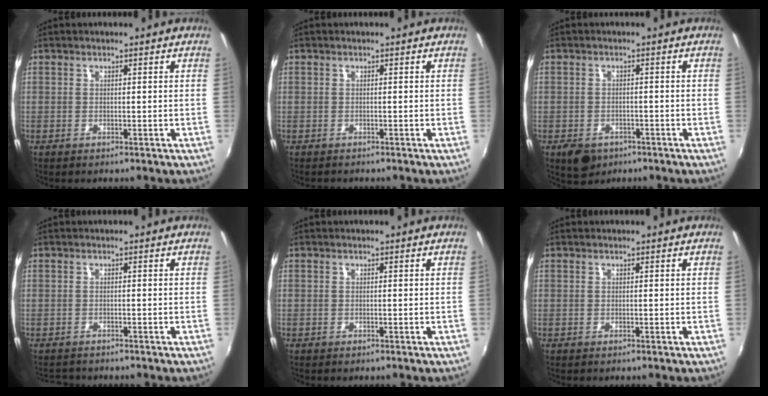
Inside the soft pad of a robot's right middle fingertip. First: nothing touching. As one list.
[{"total": 0.9, "force": [-0.8, 0.4, 0.0], "torque": [-0.004, 0.001, -0.013]}, {"total": 5.0, "force": [-3.0, 3.4, 2.2], "torque": [-0.052, -0.009, -0.043]}, {"total": 2.8, "force": [-2.6, 0.7, 0.6], "torque": [-0.018, -0.007, -0.043]}, {"total": 0.0}, {"total": 0.0}]